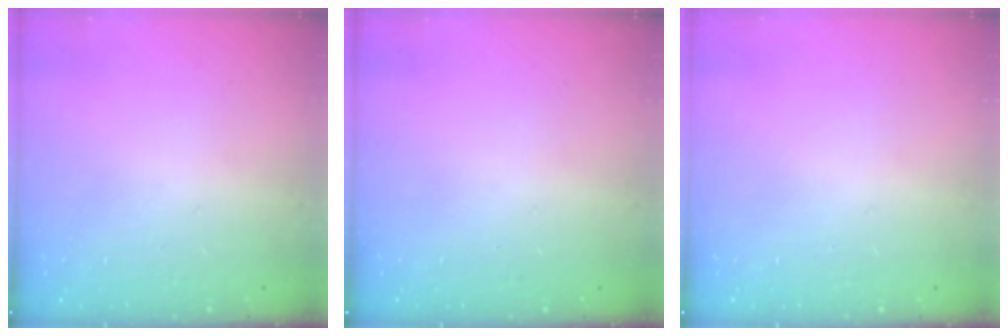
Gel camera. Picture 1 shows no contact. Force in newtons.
{"total": 0.0}
{"total": 0.0}